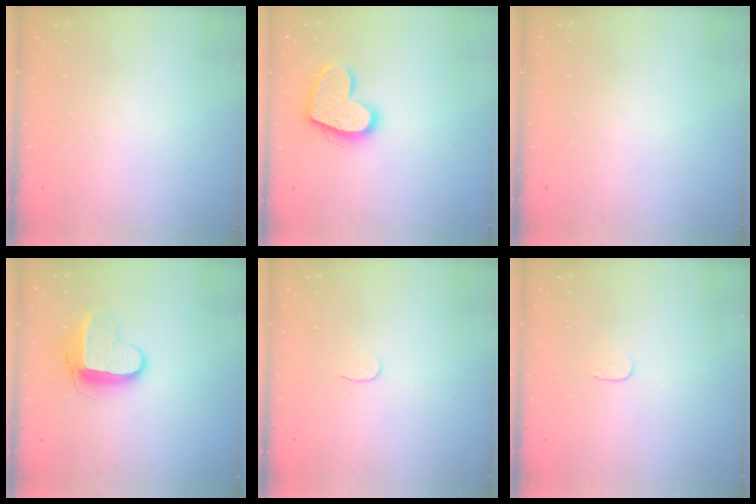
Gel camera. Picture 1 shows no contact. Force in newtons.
{"total": 16.4, "press": 16.4, "slide": 1.2}
{"total": 0.0}
{"total": 10.2, "press": 10.1, "slide": 0.8}
{"total": 3.5, "press": 3.5, "slide": 0.4}
{"total": 3.2, "press": 3.2, "slide": 0.3}